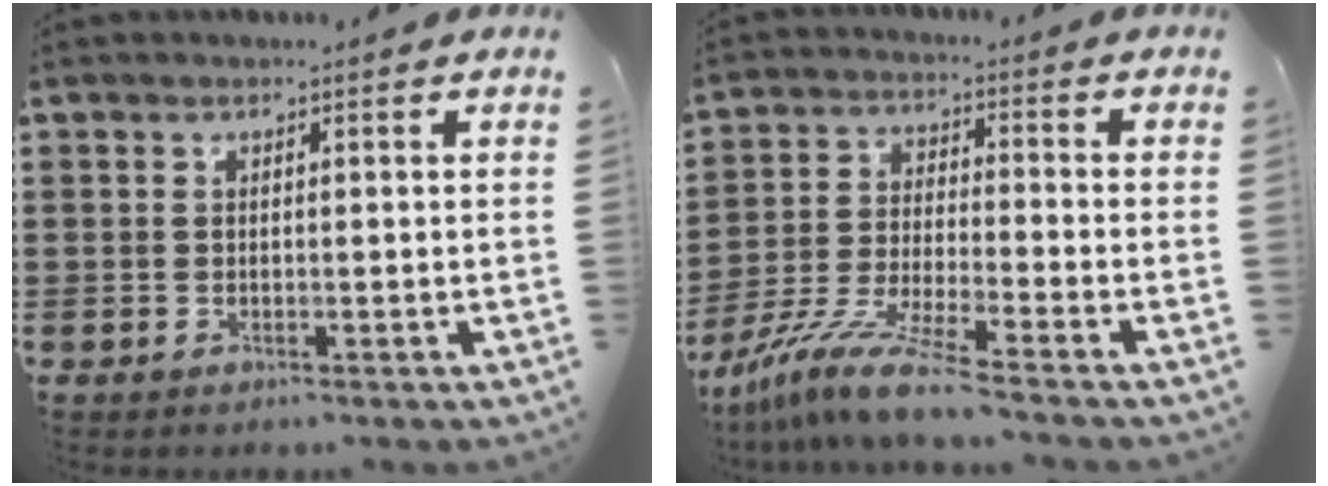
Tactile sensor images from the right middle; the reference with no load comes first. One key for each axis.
{"total": 9.5, "fx": -8.1, "fy": -0.1, "fz": 4.9, "tx": -0.109, "ty": -0.005, "tz": -0.165}